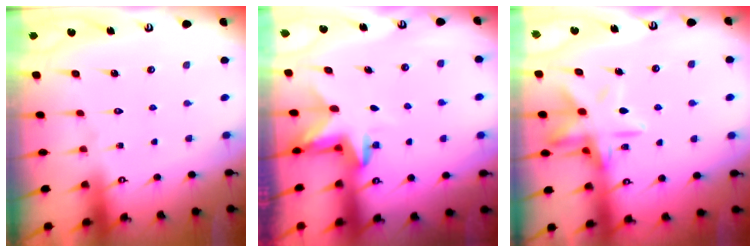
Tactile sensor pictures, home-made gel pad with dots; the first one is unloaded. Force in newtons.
{"total": 2.9, "press": 2.9, "slide": 0.7}
{"total": 12.0, "press": 12.0, "slide": 1.2}